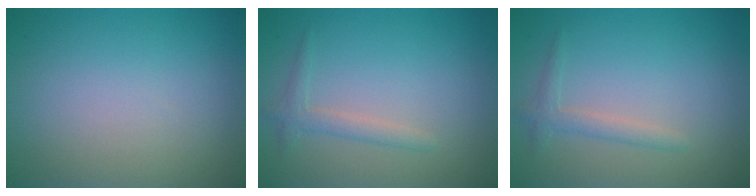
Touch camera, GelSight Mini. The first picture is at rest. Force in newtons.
{"total": 1.6, "press": 1.6, "slide": 0.1}
{"total": 1.6, "press": 1.6, "slide": 0.1}